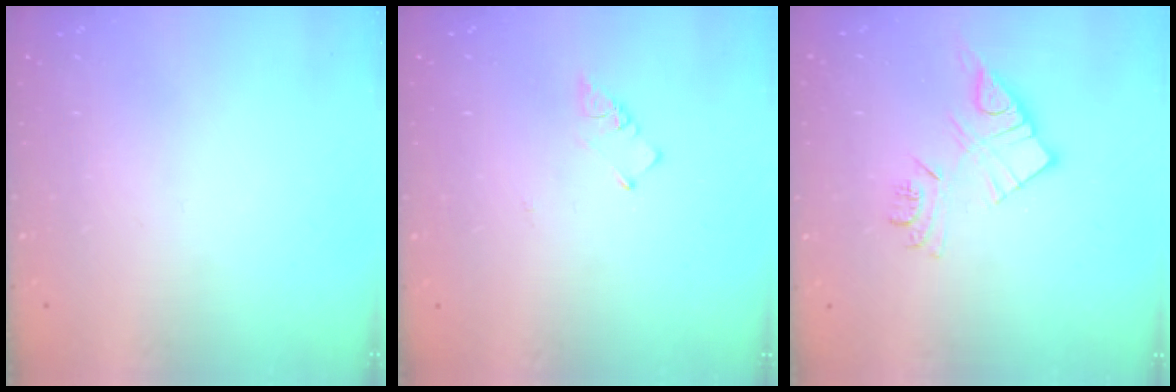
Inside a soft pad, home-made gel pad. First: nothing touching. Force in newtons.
{"total": 3.5, "press": 3.5, "slide": 0.4}
{"total": 10.8, "press": 10.7, "slide": 0.9}